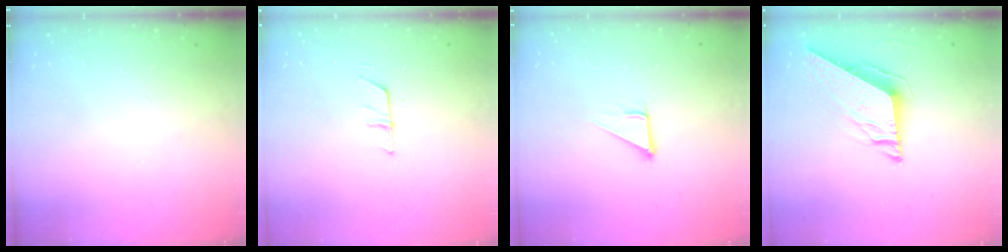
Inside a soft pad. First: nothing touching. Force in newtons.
{"total": 5.4, "press": 5.4, "slide": 0.4}
{"total": 2.9, "press": 2.9, "slide": 0.1}
{"total": 8.1, "press": 8.1, "slide": 0.3}